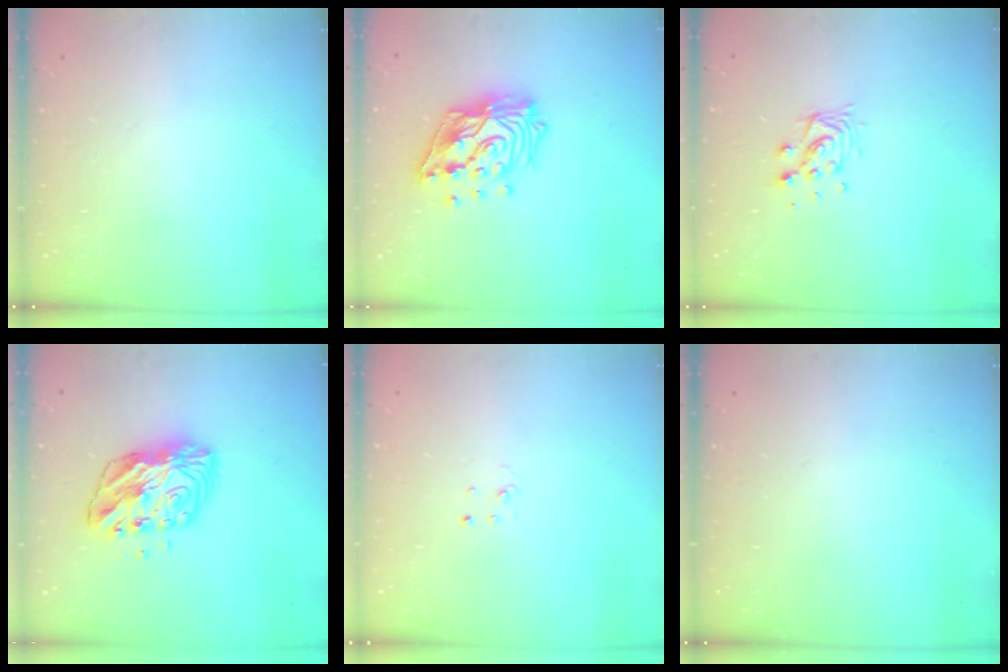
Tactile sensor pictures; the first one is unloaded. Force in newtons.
{"total": 17.5, "press": 17.5, "slide": 1.4}
{"total": 9.8, "press": 9.8, "slide": 0.6}
{"total": 10.7, "press": 10.7, "slide": 1.2}
{"total": 2.0, "press": 2.0, "slide": 0.1}
{"total": 0.0}